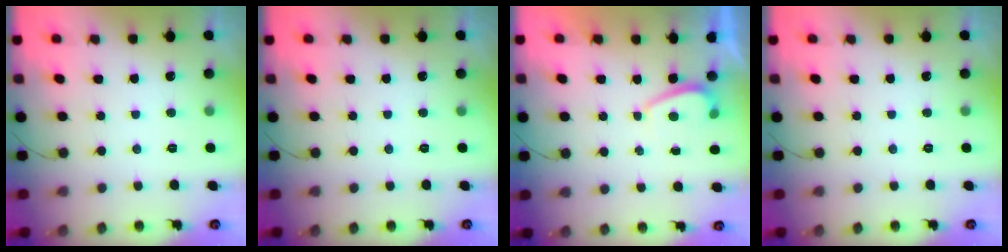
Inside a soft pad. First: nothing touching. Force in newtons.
{"total": 0.0}
{"total": 0.6, "press": 0.3, "slide": 0.5}
{"total": 0.0}